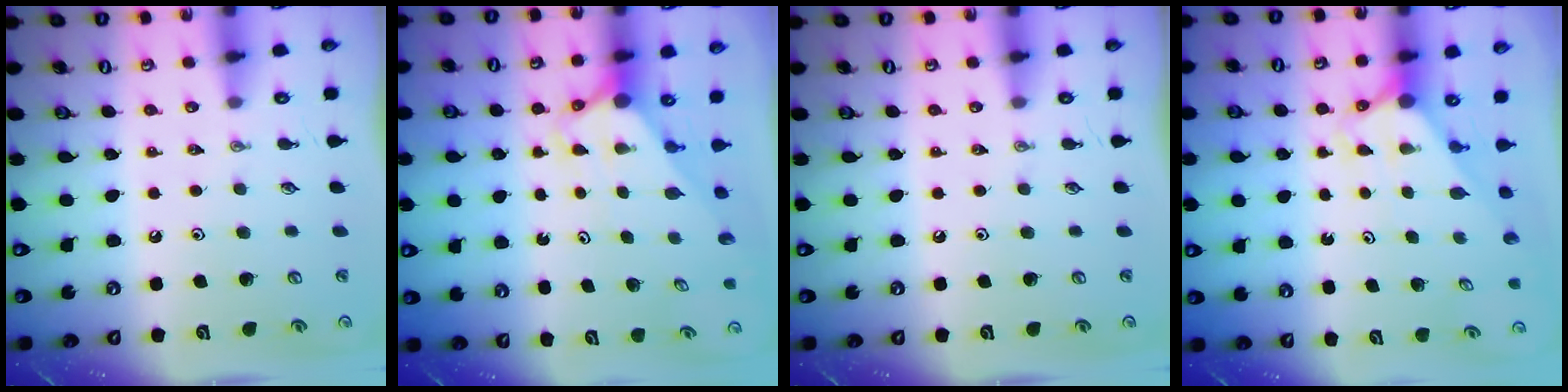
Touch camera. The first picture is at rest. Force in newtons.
{"total": 2.6, "press": 2.6, "slide": 0.1}
{"total": 0.0}
{"total": 3.0, "press": 3.0, "slide": 0.0}